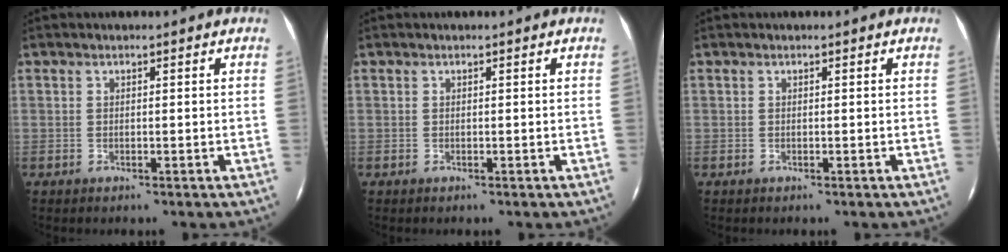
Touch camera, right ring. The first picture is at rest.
{"total": 0.0}
{"total": 0.0}